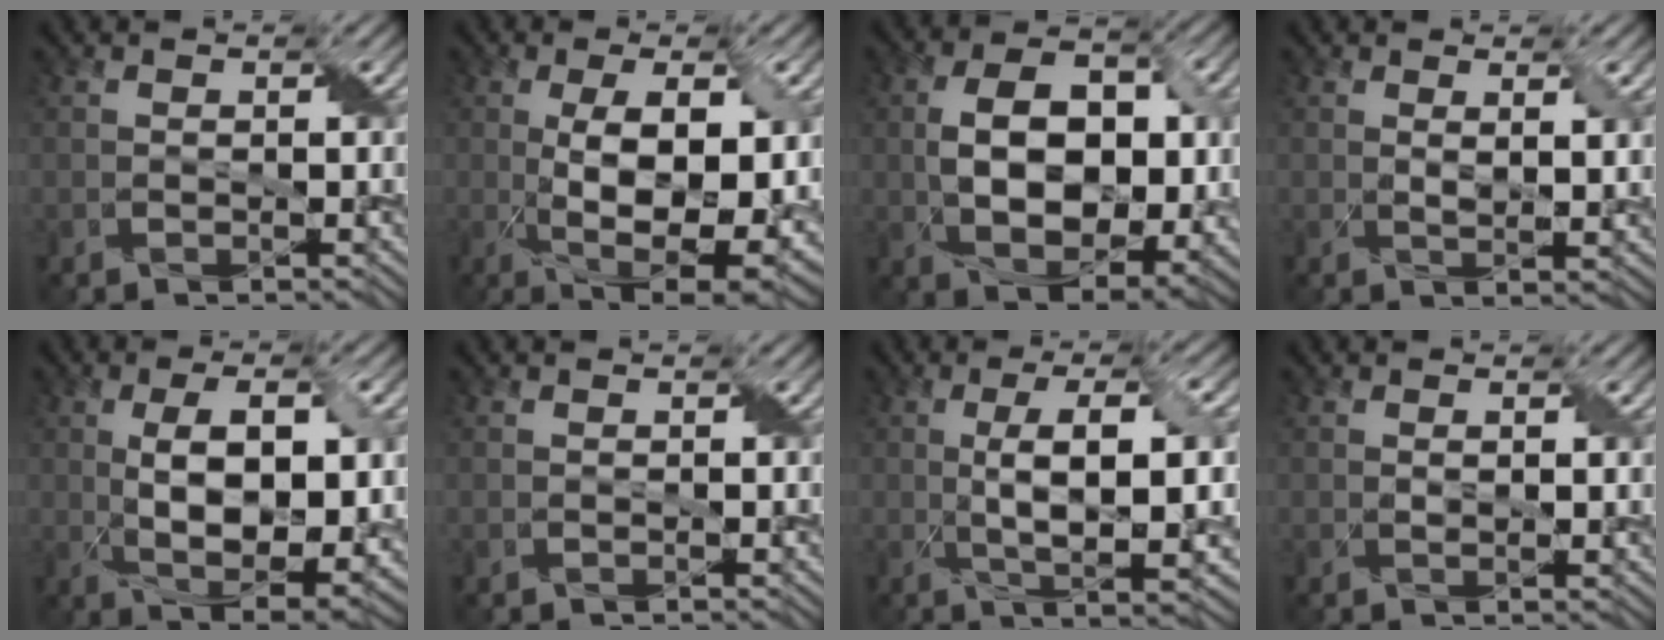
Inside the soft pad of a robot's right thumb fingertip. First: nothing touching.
{"total": 13.8, "force": [-1.5, 5.6, 12.6], "torque": [-0.196, -0.010, -0.012]}
{"total": 11.6, "force": [0.1, 7.1, 9.1], "torque": [-0.165, -0.002, 0.006]}
{"total": 3.0, "force": [1.2, 0.5, 2.7], "torque": [-0.052, -0.005, 0.024]}
{"total": 11.8, "force": [0.3, 5.3, 10.5], "torque": [-0.176, -0.006, 0.015]}
{"total": 0.0}
{"total": 9.7, "force": [0.0, 2.4, 9.4], "torque": [-0.154, 0.008, 0.002]}
{"total": 1.4, "force": [0.4, 0.3, 1.3], "torque": [-0.023, 0.001, 0.008]}